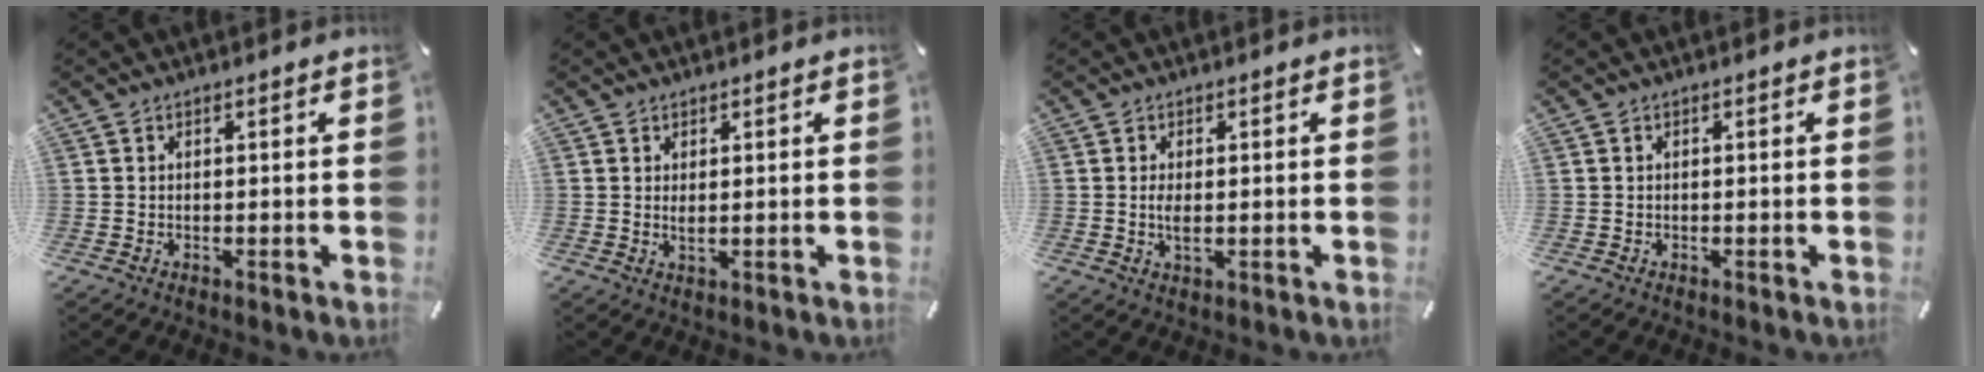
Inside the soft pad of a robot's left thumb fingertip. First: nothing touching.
{"total": 1.7, "force": [0.5, 0.5, 1.5], "torque": [-0.023, -0.004, 0.007]}
{"total": 2.6, "force": [-0.1, 1.1, 2.4], "torque": [-0.046, -0.005, -0.006]}
{"total": 0.0}